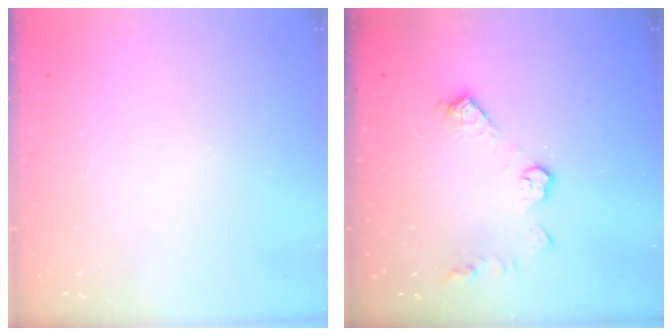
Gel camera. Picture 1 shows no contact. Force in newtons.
{"total": 8.6, "press": 8.6, "slide": 0.4}